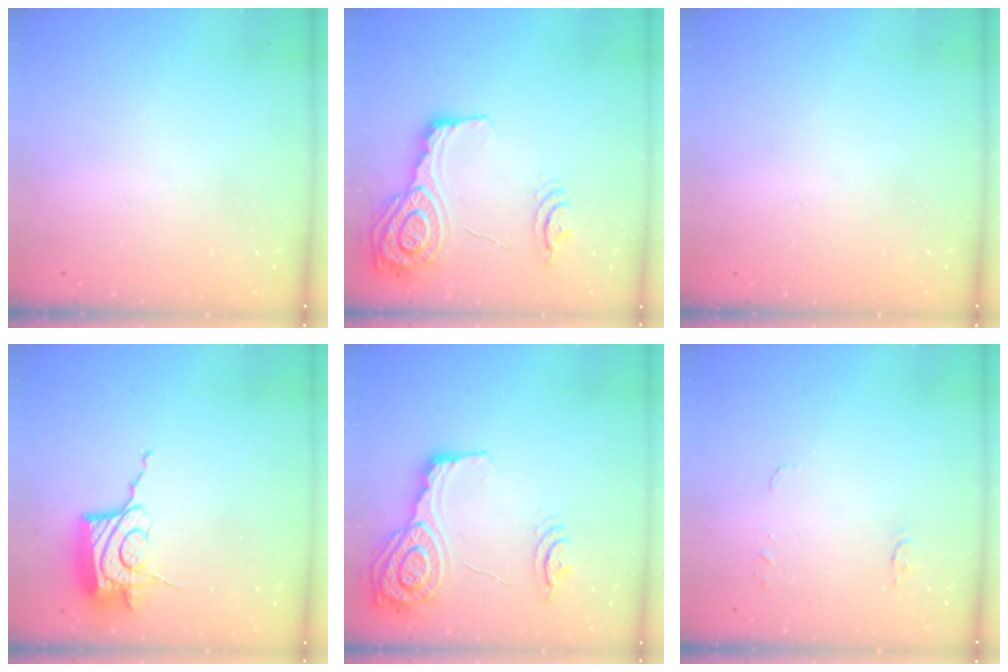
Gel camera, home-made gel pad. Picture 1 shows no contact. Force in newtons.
{"total": 16.0, "press": 15.9, "slide": 1.2}
{"total": 0.0}
{"total": 17.2, "press": 17.1, "slide": 0.7}
{"total": 16.0, "press": 15.9, "slide": 1.2}
{"total": 5.2, "press": 5.1, "slide": 0.5}